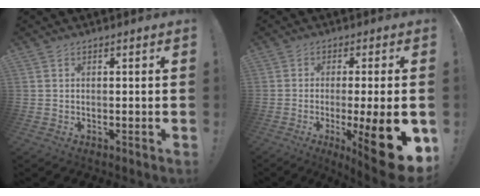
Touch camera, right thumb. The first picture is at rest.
{"total": 17.4, "force": [-5.3, 3.0, 16.3], "torque": [-0.214, 0.015, -0.065]}